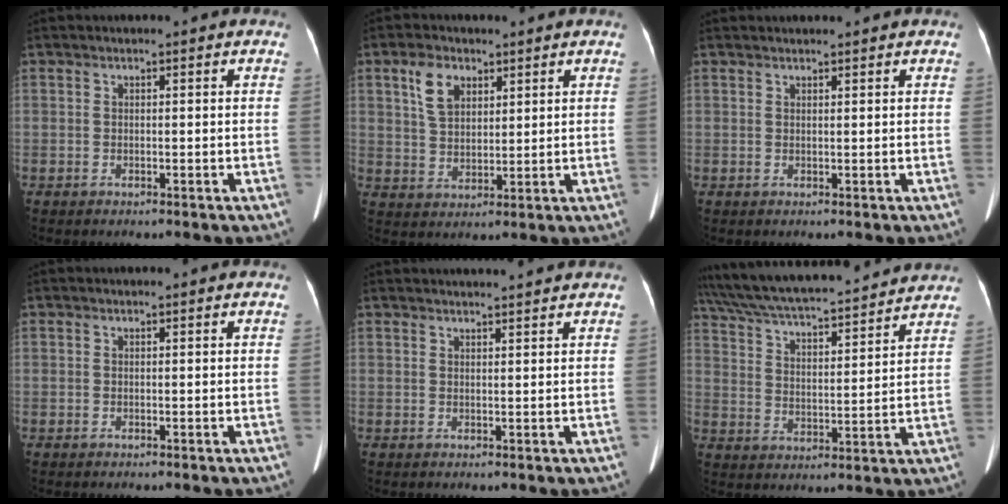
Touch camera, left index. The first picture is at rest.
{"total": 5.3, "force": [2.7, 3.2, 3.3], "torque": [-0.069, 0.007, 0.062]}
{"total": 3.0, "force": [2.9, 0.3, 1.0], "torque": [-0.009, 0.013, 0.036]}
{"total": 0.0}
{"total": 6.0, "force": [5.7, -0.4, 1.8], "torque": [-0.018, 0.011, 0.066]}
{"total": 22.3, "force": [20.3, 2.6, 9.0], "torque": [-0.160, 0.012, 0.302]}